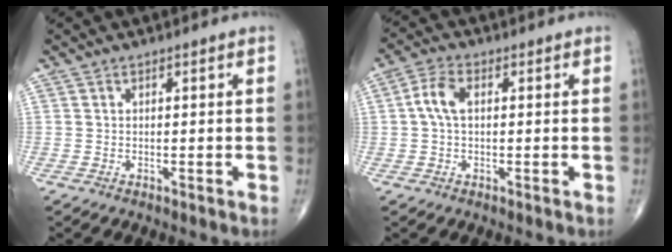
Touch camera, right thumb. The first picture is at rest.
{"total": 4.7, "force": [0.5, 2.7, 3.9], "torque": [-0.089, 0.014, 0.006]}